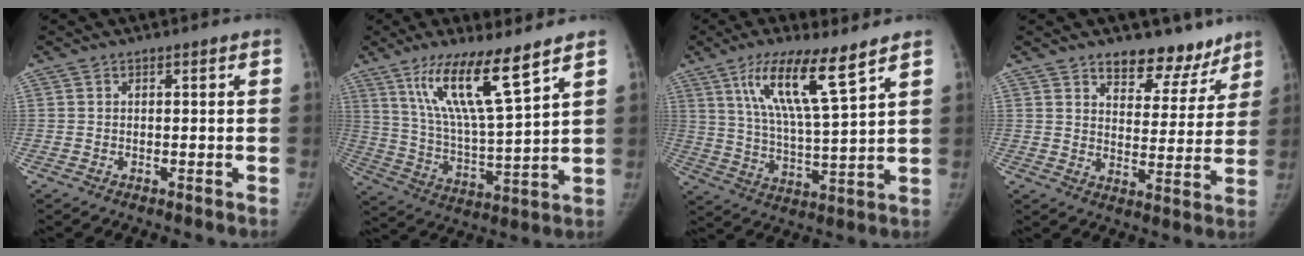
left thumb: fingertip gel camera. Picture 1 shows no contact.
{"total": 15.2, "force": [9.5, 2.0, 11.7], "torque": [-0.209, -0.058, 0.187]}
{"total": 13.8, "force": [8.0, 2.1, 11.0], "torque": [-0.198, -0.041, 0.153]}
{"total": 10.9, "force": [8.4, 5.8, 3.7], "torque": [0.006, -0.051, 0.122]}